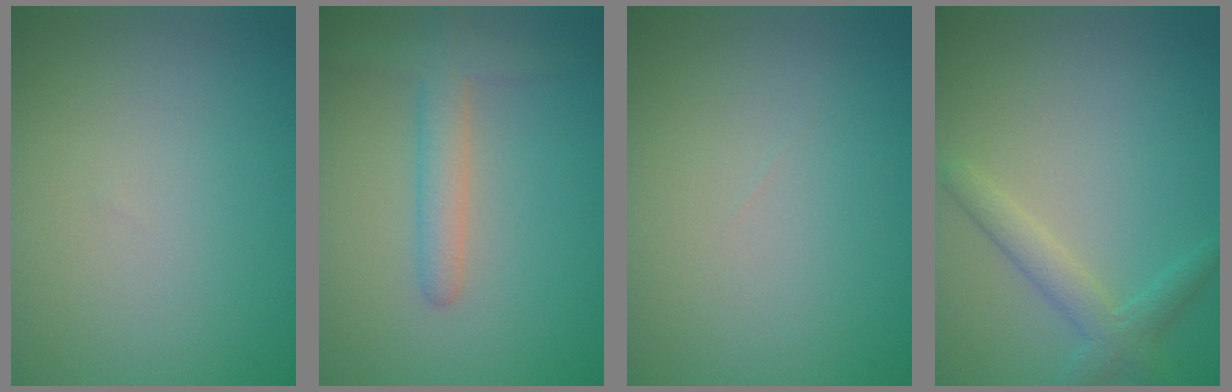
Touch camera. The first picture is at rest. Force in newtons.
{"total": 3.4, "press": 3.4, "slide": 0.2}
{"total": 0.0}
{"total": 2.4, "press": 2.4, "slide": 0.2}